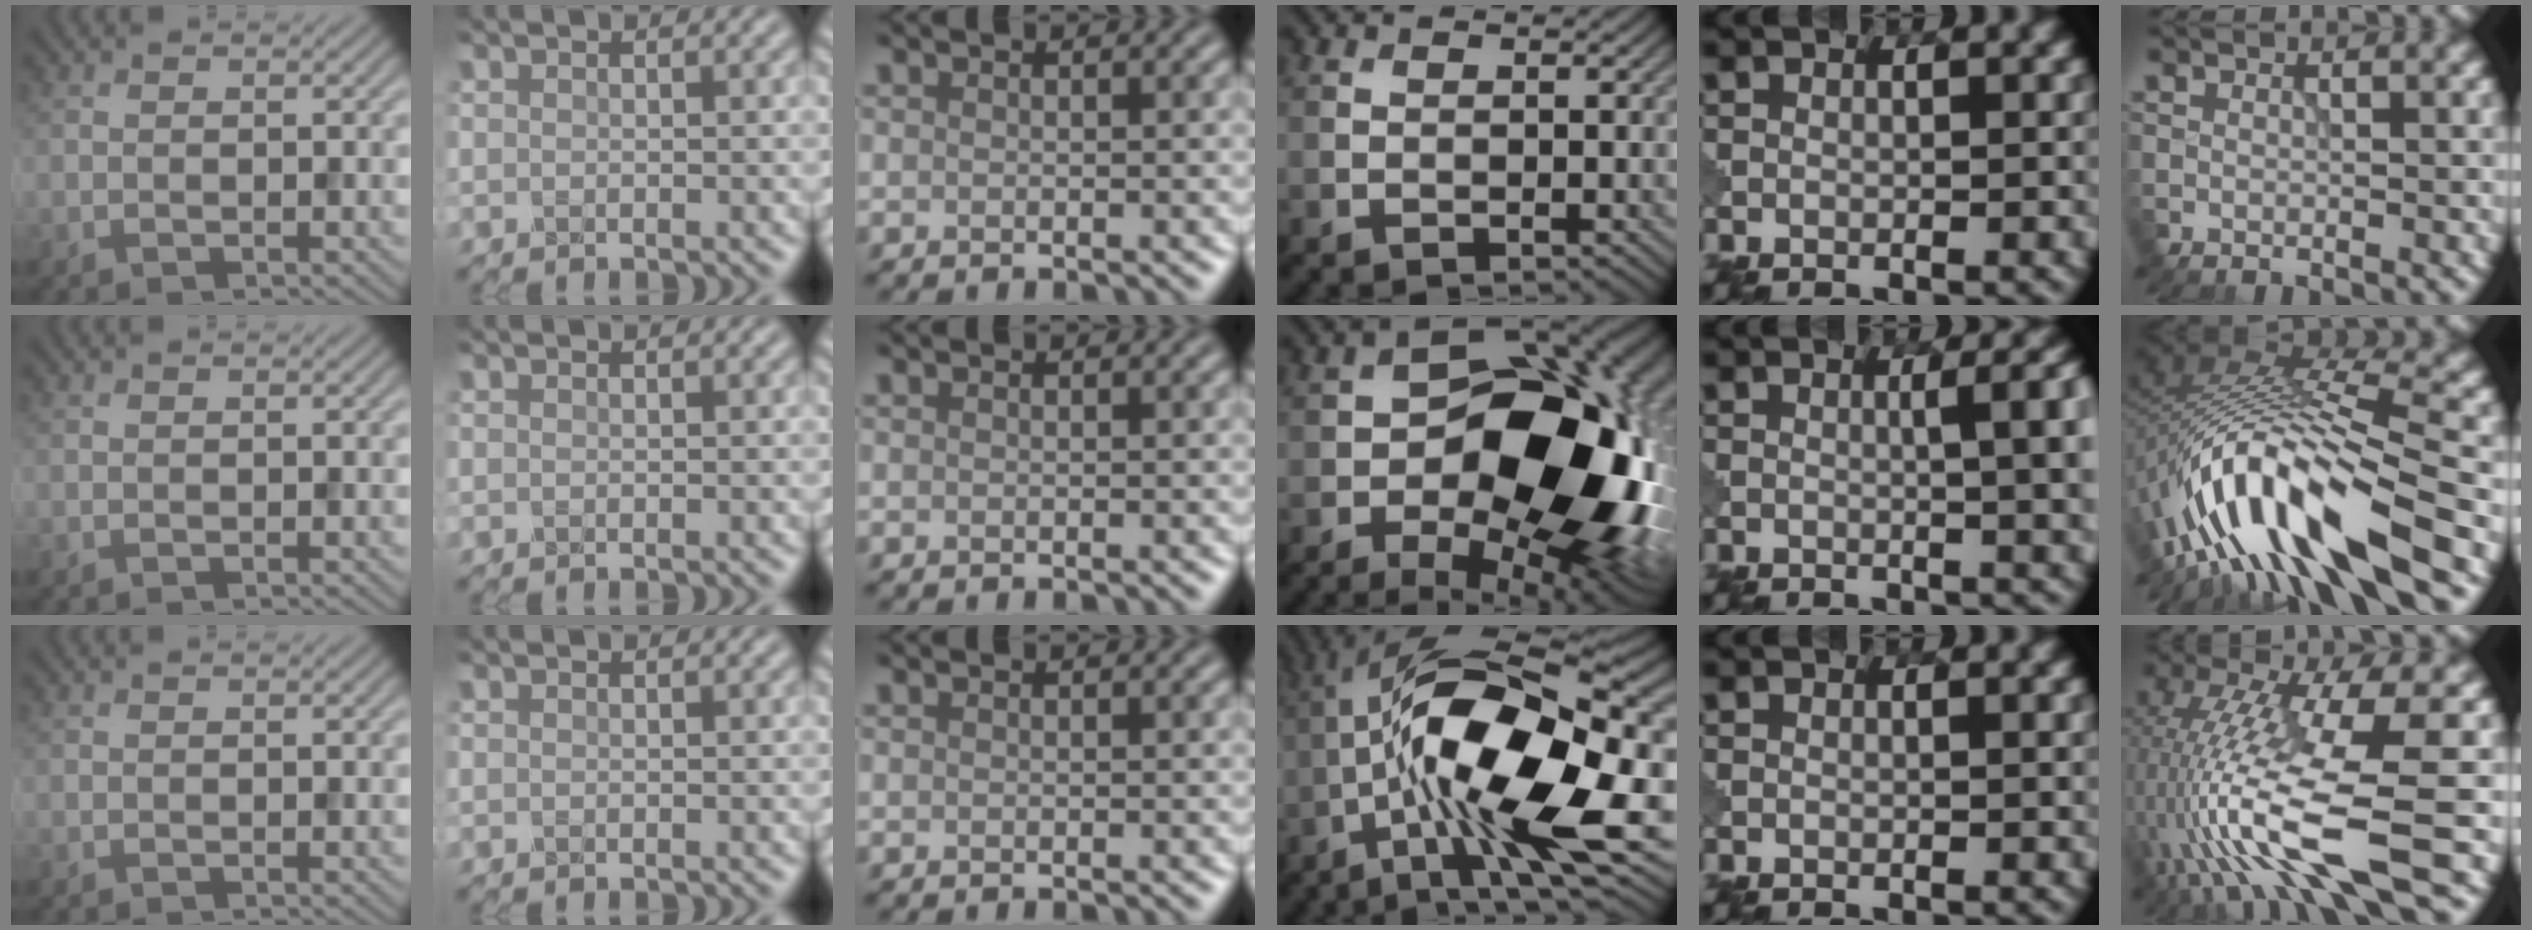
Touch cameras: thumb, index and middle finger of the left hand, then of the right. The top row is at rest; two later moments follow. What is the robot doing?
{"motion": "shake", "object": "medicine bottle"}